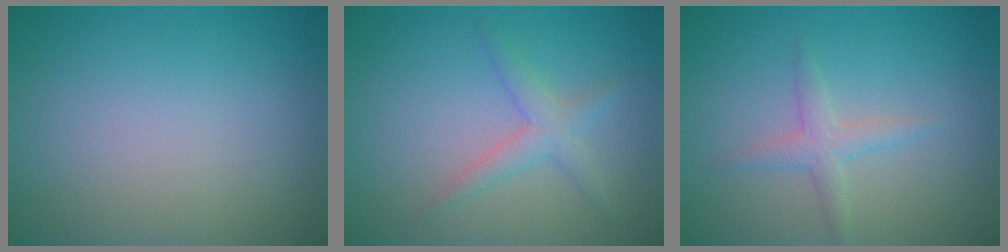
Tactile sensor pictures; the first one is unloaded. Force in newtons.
{"total": 2.1, "press": 2.1, "slide": 0.1}
{"total": 1.8, "press": 1.8, "slide": 0.0}